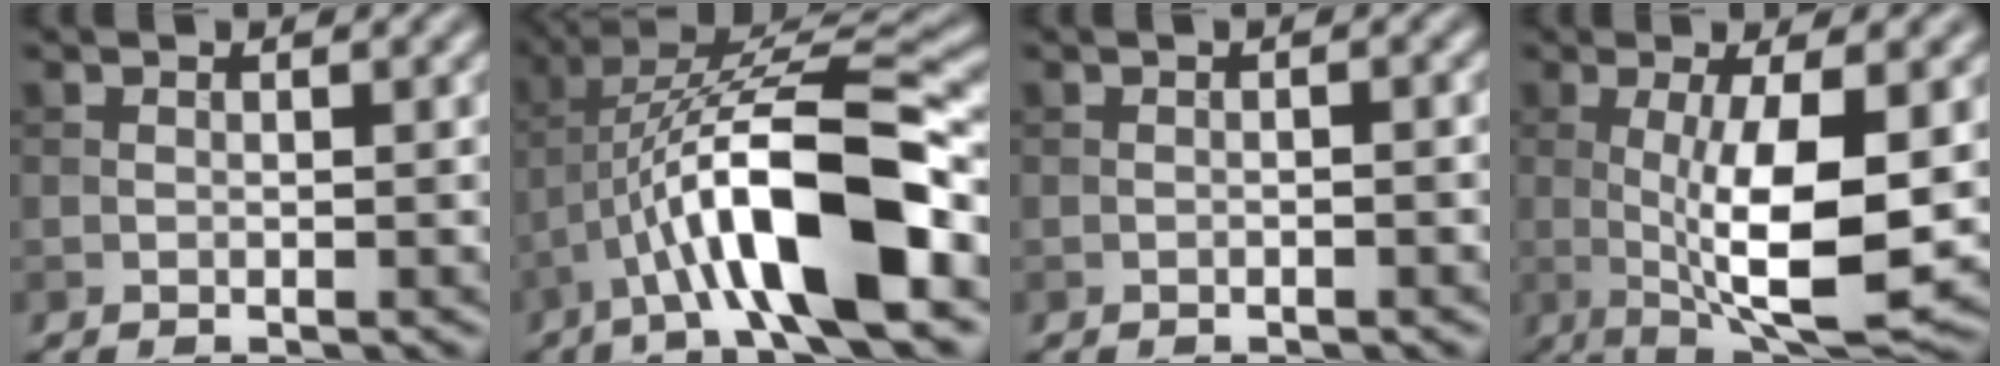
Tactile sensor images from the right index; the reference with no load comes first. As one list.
[{"total": 11.7, "force": [-4.2, 3.1, 10.4], "torque": [-0.185, 0.017, -0.072]}, {"total": 0.8, "force": [-0.2, 0.1, 0.7], "torque": [-0.015, -0.002, -0.009]}, {"total": 9.2, "force": [-0.2, 2.3, 8.9], "torque": [-0.144, -0.014, 0.003]}]